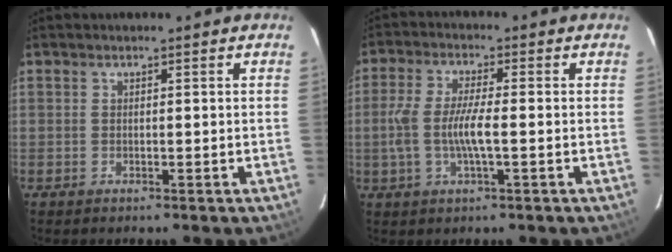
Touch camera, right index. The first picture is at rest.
{"total": 7.4, "force": [-1.3, 1.4, 7.2], "torque": [-0.146, 0.001, -0.025]}